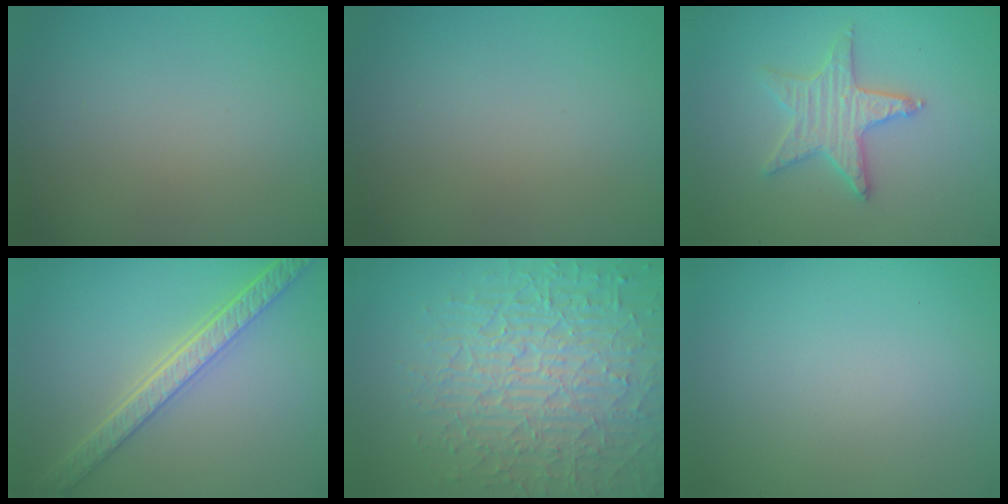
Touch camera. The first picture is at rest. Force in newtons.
{"total": 0.0}
{"total": 3.6, "press": 3.5, "slide": 0.7}
{"total": 4.5, "press": 4.0, "slide": 2.1}
{"total": 8.8, "press": 6.2, "slide": 6.3}
{"total": 0.0}